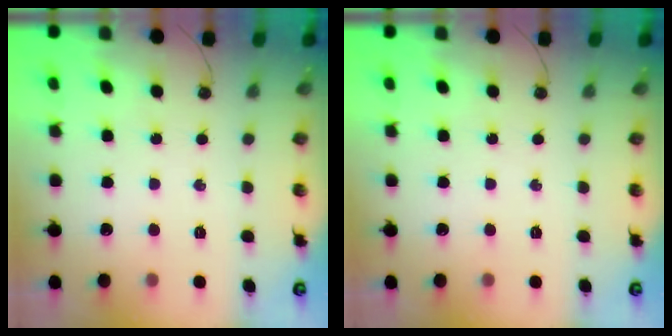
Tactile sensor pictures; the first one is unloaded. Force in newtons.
{"total": 0.0}